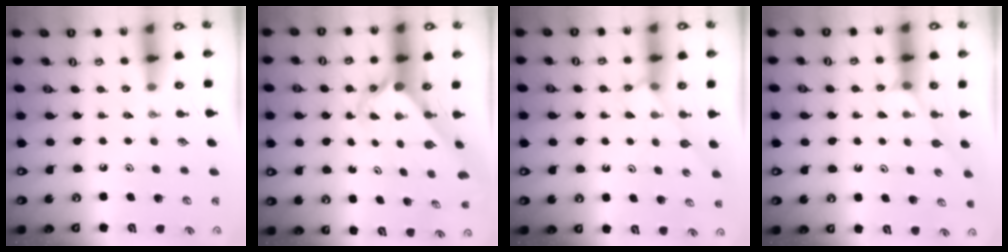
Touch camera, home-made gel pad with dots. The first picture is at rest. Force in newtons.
{"total": 2.3, "press": 2.3, "slide": 0.2}
{"total": 3.3, "press": 3.3, "slide": 0.4}
{"total": 2.9, "press": 2.8, "slide": 0.5}